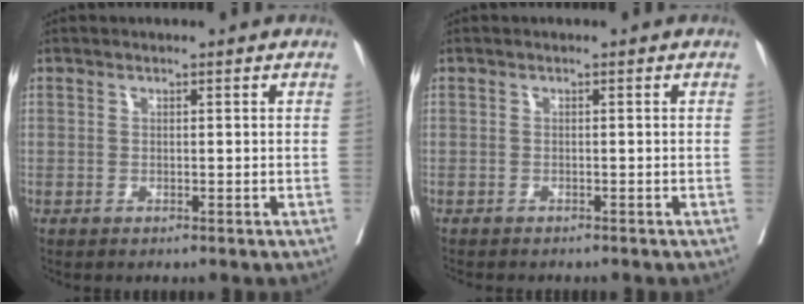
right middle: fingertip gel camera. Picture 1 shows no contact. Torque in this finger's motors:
{"motor_torque": [0.37, -0.39, 0.03, 0.03]}